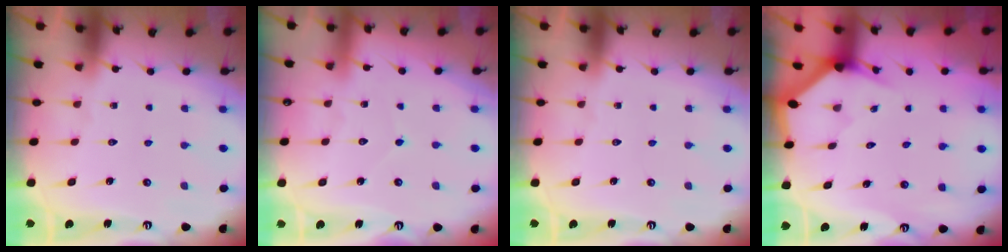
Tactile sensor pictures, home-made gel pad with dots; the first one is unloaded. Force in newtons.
{"total": 3.5, "press": 3.5, "slide": 0.4}
{"total": 0.0}
{"total": 2.2, "press": 2.2, "slide": 0.1}